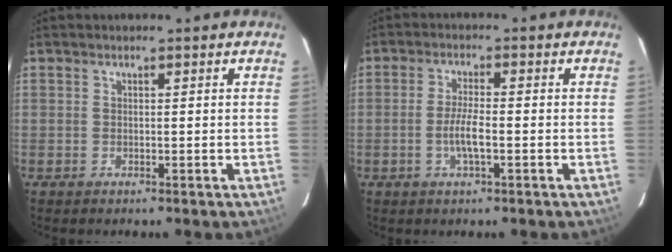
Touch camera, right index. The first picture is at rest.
{"total": 4.5, "force": [-1.3, 0.7, 4.2], "torque": [-0.084, 0.000, -0.024]}